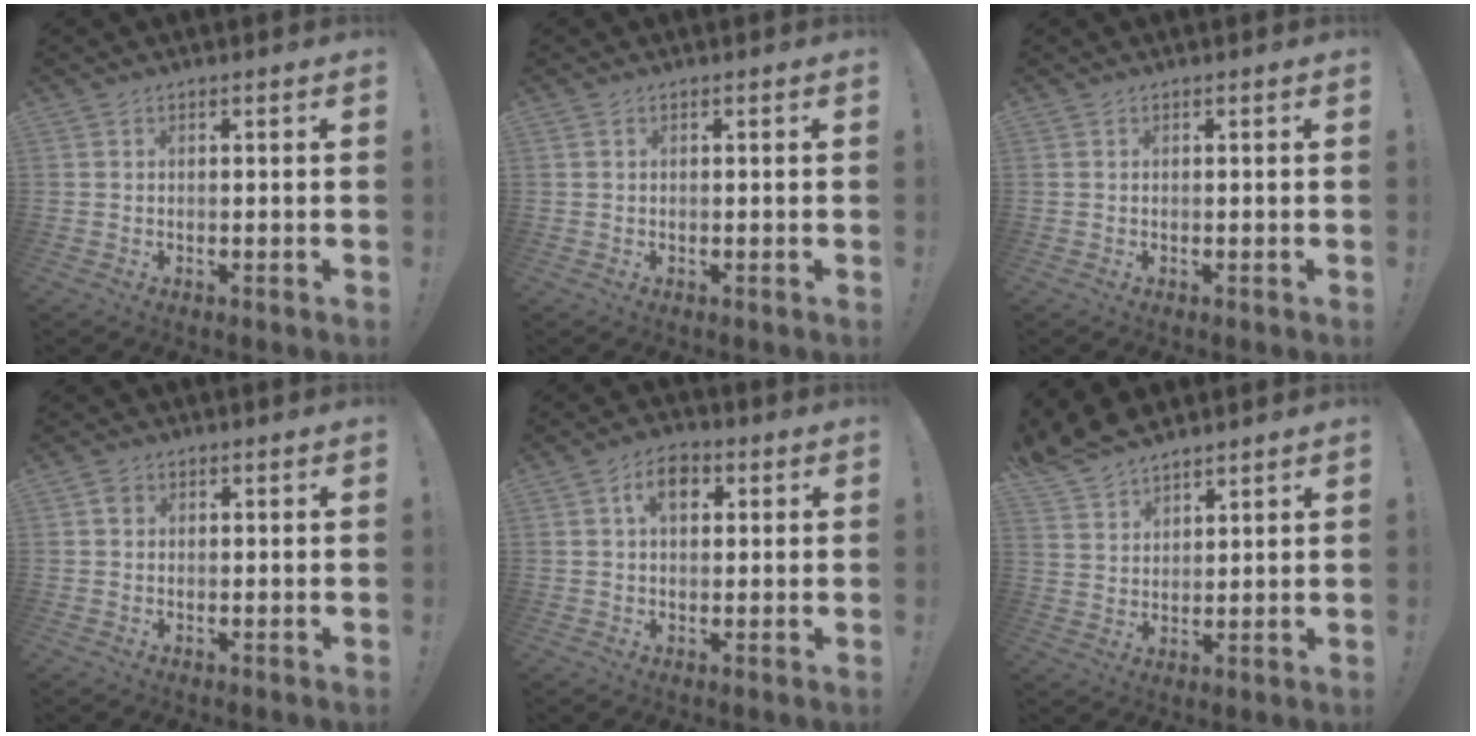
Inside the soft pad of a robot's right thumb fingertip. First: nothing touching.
{"total": 0.0}
{"total": 0.0}
{"total": 1.5, "force": [0.5, 1.4, 0.4], "torque": [-0.002, 0.000, 0.008]}
{"total": 7.0, "force": [2.1, 4.5, 5.0], "torque": [-0.077, 0.009, 0.036]}
{"total": 8.3, "force": [7.5, 3.2, 1.8], "torque": [-0.047, -0.051, 0.147]}